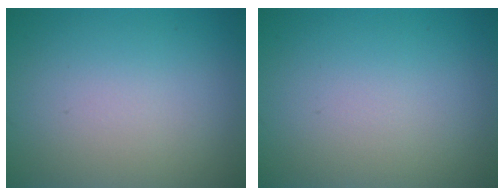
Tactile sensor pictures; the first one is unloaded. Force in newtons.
{"total": 0.0}